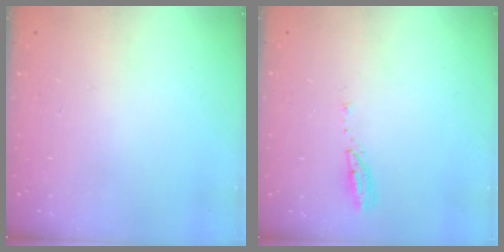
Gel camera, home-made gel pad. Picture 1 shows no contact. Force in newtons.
{"total": 4.0, "press": 4.0, "slide": 0.4}